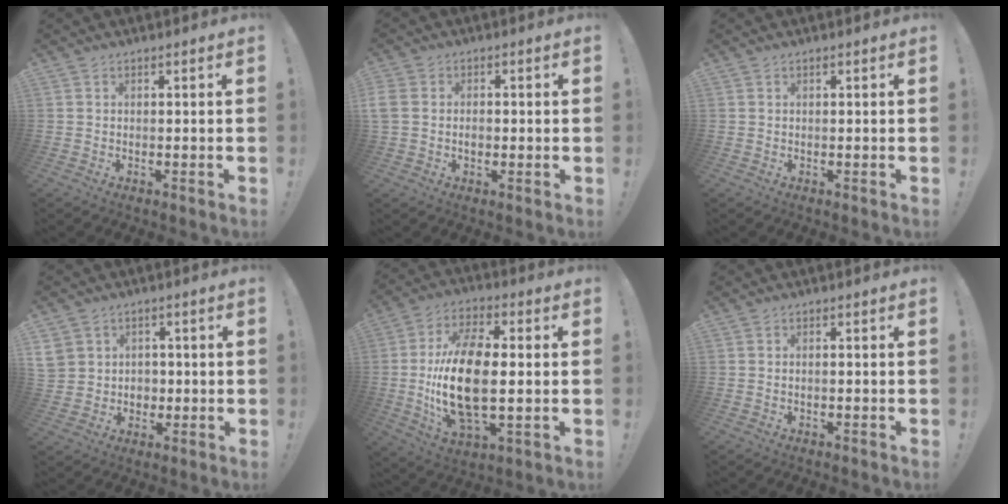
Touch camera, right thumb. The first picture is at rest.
{"total": 3.6, "force": [-0.6, 3.0, 2.0], "torque": [-0.039, 0.004, -0.012]}
{"total": 0.0}
{"total": 6.7, "force": [1.5, 6.3, 1.4], "torque": [-0.028, -0.006, 0.034]}
{"total": 20.1, "force": [-0.3, 9.8, 17.5], "torque": [-0.354, -0.004, -0.008]}
{"total": 0.5, "force": [-0.3, 0.1, 0.4], "torque": [-0.010, 0.000, -0.005]}